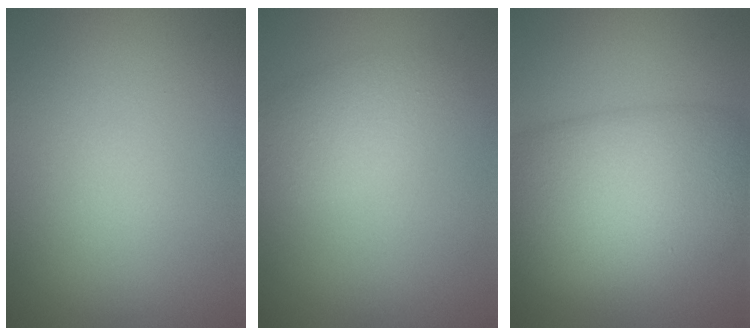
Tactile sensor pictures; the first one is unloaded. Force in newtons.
{"total": 2.9, "press": 2.9, "slide": 0.1}
{"total": 11.1, "press": 11.1, "slide": 0.3}